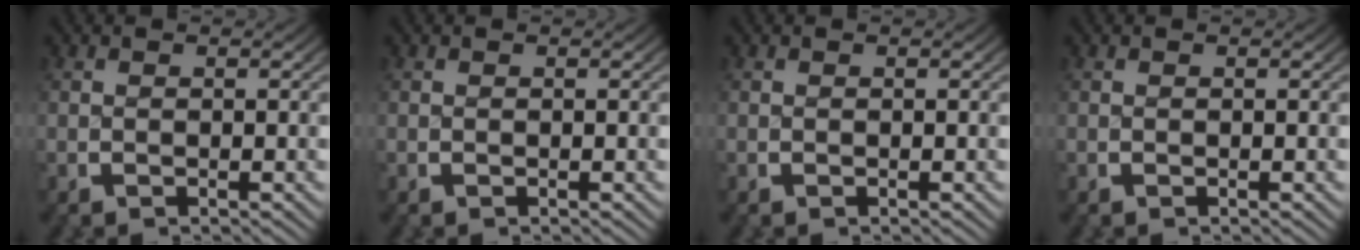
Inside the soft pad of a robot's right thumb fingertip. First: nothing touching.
{"total": 0.0}
{"total": 0.0}
{"total": 0.0}